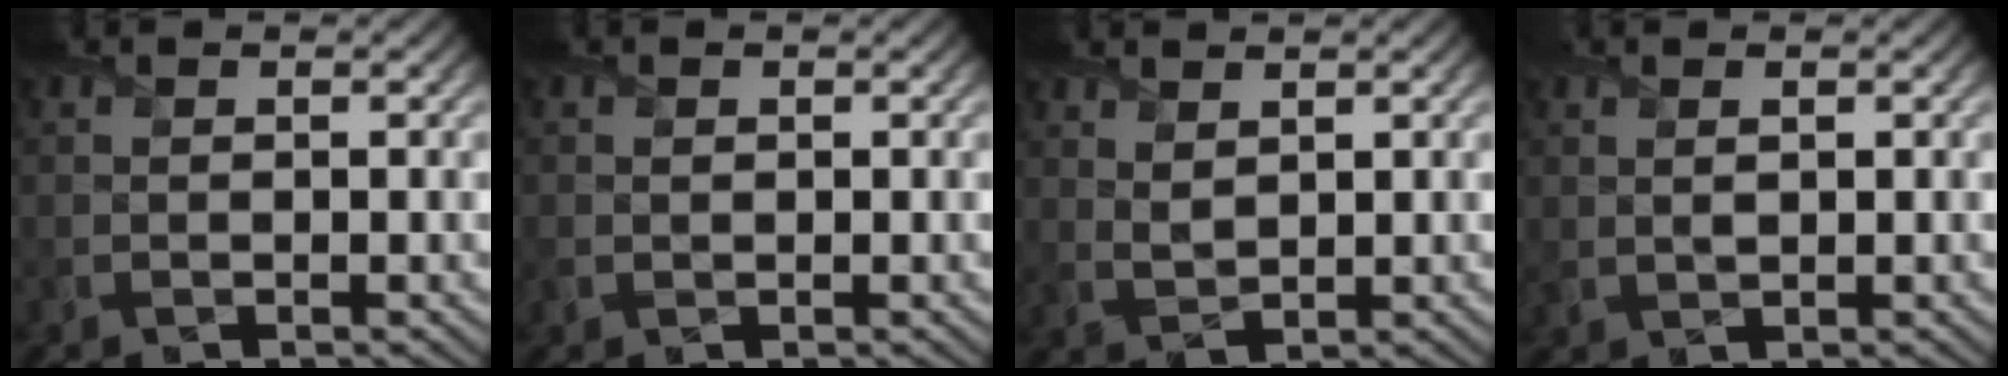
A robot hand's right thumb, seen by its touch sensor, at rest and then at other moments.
{"total": 1.1, "force": [0.1, 0.9, 0.6], "torque": [-0.019, -0.004, 0.004]}
{"total": 2.5, "force": [1.8, 1.1, 1.4], "torque": [-0.038, -0.003, 0.043]}
{"total": 1.5, "force": [0.6, 0.6, 1.2], "torque": [-0.028, -0.002, 0.015]}